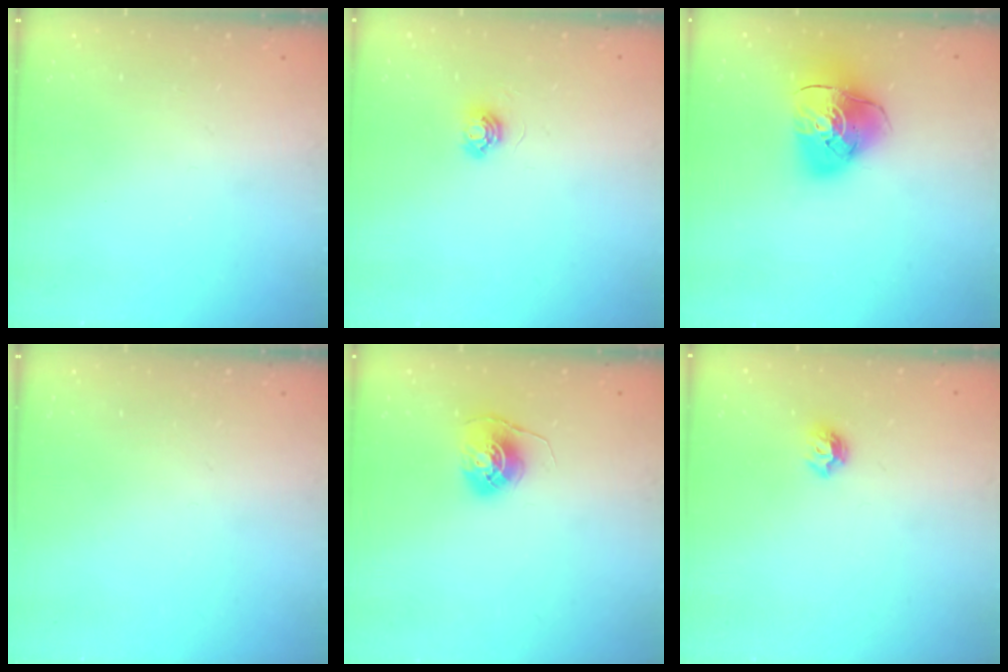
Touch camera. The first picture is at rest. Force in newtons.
{"total": 5.0, "press": 4.9, "slide": 0.4}
{"total": 12.7, "press": 12.6, "slide": 1.7}
{"total": 0.0}
{"total": 6.9, "press": 6.9, "slide": 0.5}
{"total": 6.4, "press": 6.4, "slide": 0.7}